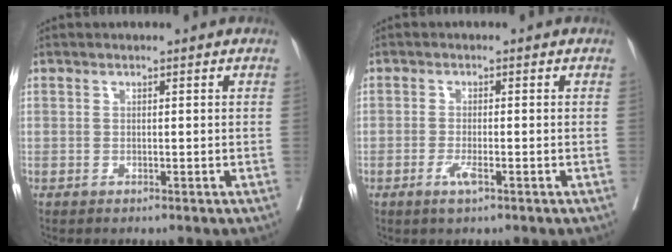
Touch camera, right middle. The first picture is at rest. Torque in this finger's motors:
{"motor_torque": [0.51, -0.34, 0.22, 0.07]}